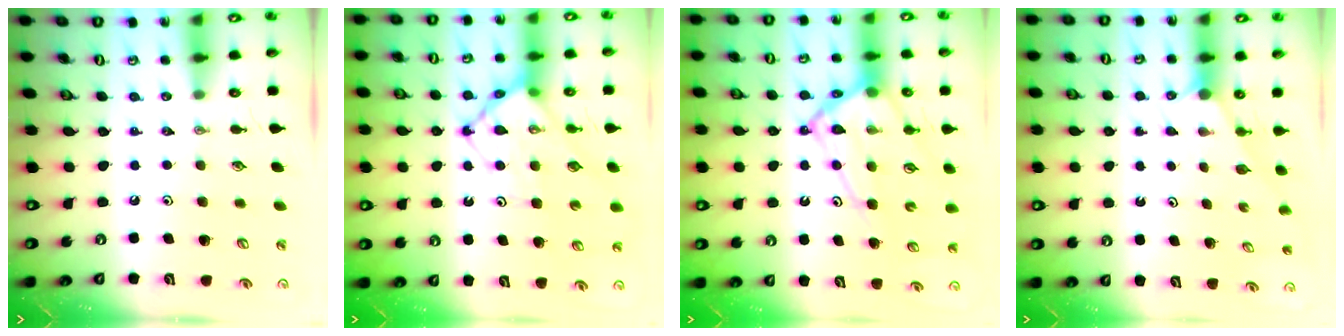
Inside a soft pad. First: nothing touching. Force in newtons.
{"total": 14.0, "press": 14.0, "slide": 1.3}
{"total": 18.1, "press": 18.0, "slide": 1.6}
{"total": 0.9, "press": 0.9, "slide": 0.2}